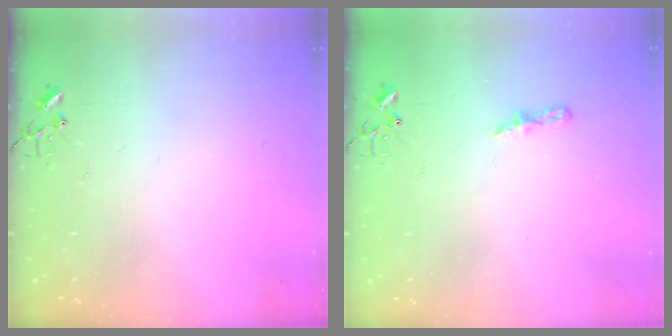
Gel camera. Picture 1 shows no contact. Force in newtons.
{"total": 5.3, "press": 5.3, "slide": 0.6}